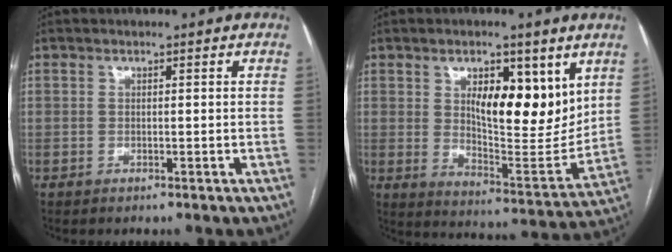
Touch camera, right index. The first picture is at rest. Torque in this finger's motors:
{"motor_torque": [1.01, 0.92, 0.28, 0.13]}